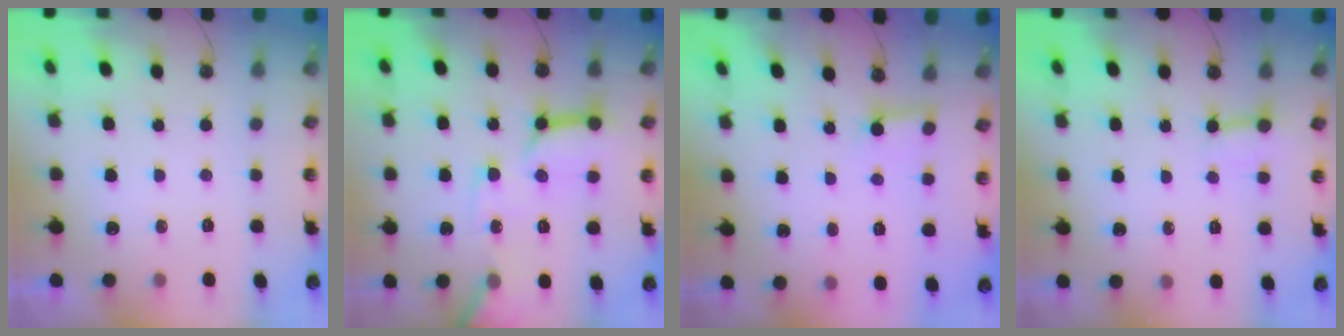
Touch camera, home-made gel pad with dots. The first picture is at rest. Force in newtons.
{"total": 14.4, "press": 14.3, "slide": 1.6}
{"total": 2.6, "press": 2.5, "slide": 0.3}
{"total": 3.0, "press": 2.9, "slide": 0.5}